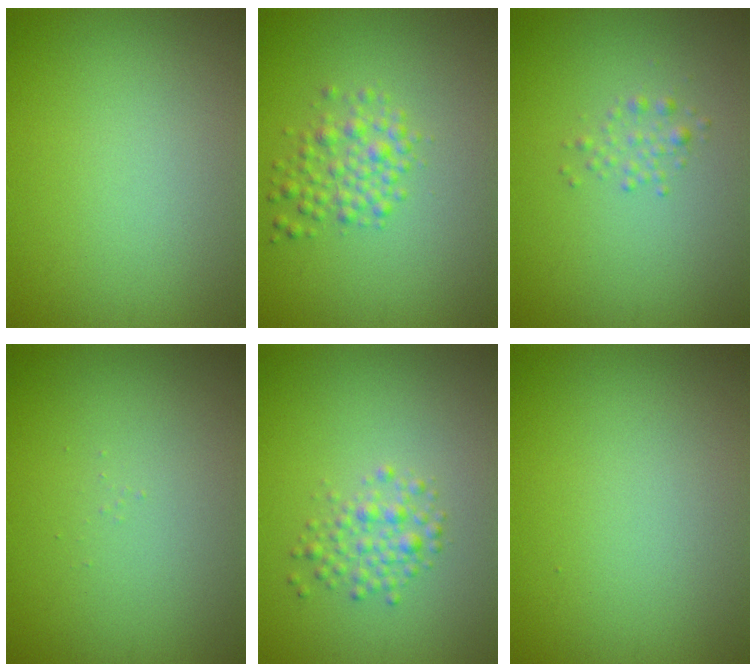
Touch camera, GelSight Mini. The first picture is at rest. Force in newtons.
{"total": 2.6, "press": 2.6, "slide": 0.1}
{"total": 1.2, "press": 1.2, "slide": 0.0}
{"total": 0.0}
{"total": 2.0, "press": 2.0, "slide": 0.1}
{"total": 0.0}